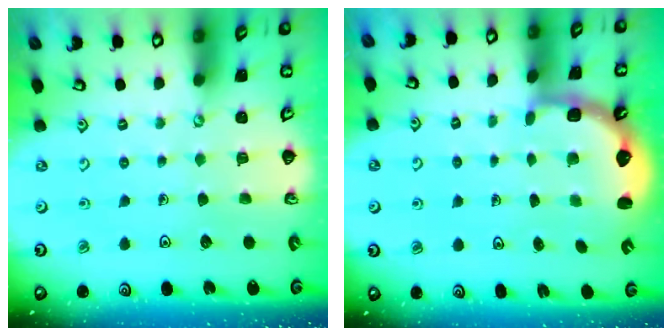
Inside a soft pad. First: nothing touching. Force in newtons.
{"total": 2.5, "press": 2.2, "slide": 1.3}